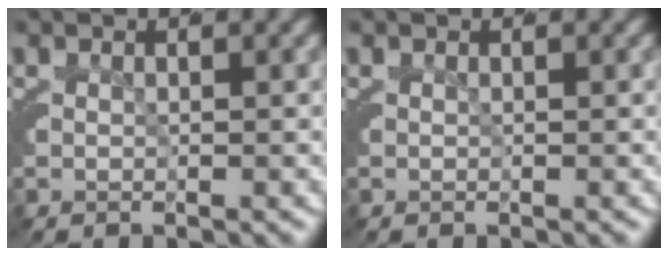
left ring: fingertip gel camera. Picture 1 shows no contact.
{"total": 0.0}